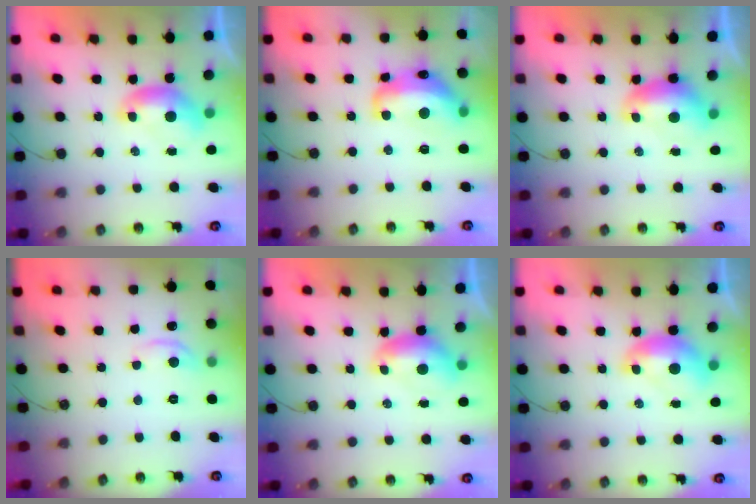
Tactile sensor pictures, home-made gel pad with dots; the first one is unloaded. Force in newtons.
{"total": 9.0, "press": 9.0, "slide": 1.0}
{"total": 1.4, "press": 0.8, "slide": 1.1}
{"total": 2.8, "press": 2.7, "slide": 0.5}
{"total": 0.6, "press": 0.3, "slide": 0.5}
{"total": 1.5, "press": 1.4, "slide": 0.3}